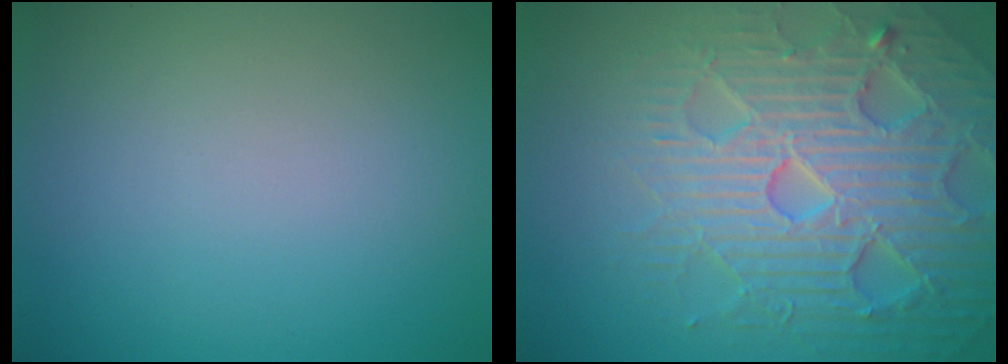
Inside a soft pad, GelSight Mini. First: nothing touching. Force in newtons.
{"total": 7.5, "press": 7.4, "slide": 1.4}